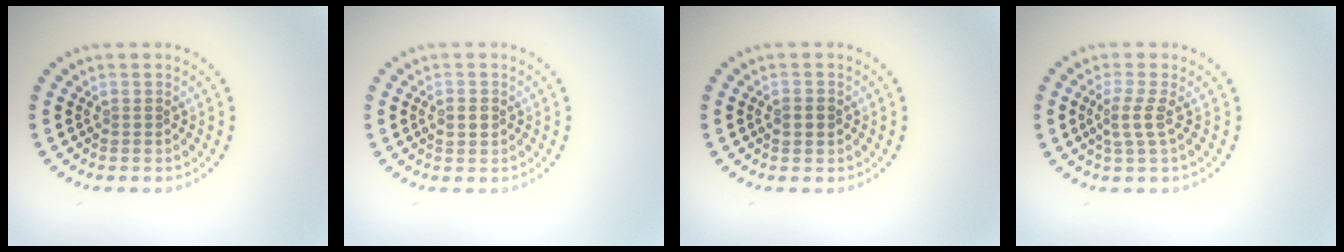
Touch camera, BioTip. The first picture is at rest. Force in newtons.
{"total": 1.2, "press": 1.2, "slide": 0.1}
{"total": 1.7, "press": 1.7, "slide": 0.0}
{"total": 2.0, "press": 1.6, "slide": 1.3}